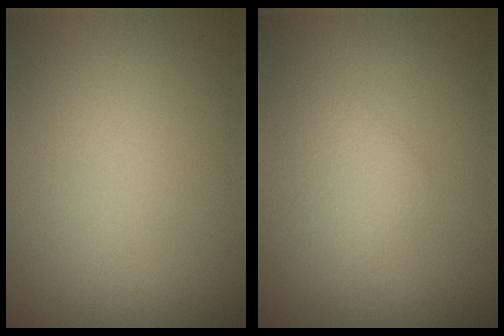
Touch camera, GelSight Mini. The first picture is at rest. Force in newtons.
{"total": 1.8, "press": 1.8, "slide": 0.0}